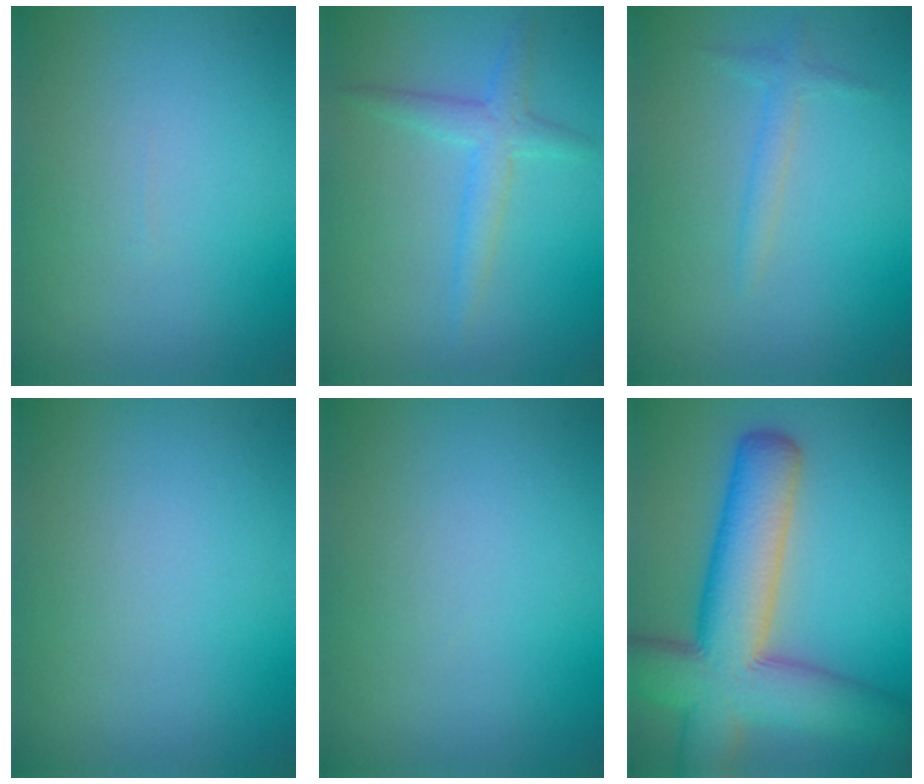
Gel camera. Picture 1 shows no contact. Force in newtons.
{"total": 1.8, "press": 1.8, "slide": 0.1}
{"total": 1.3, "press": 1.3, "slide": 0.0}
{"total": 0.0}
{"total": 0.0}
{"total": 11.9, "press": 11.9, "slide": 0.6}